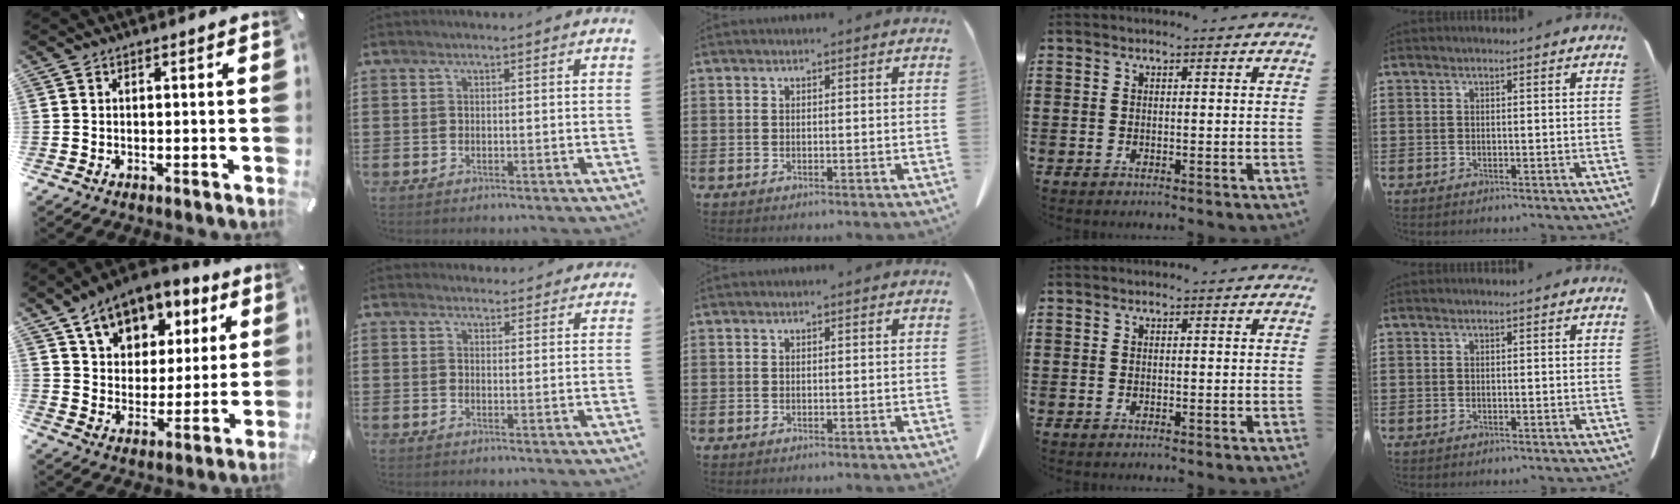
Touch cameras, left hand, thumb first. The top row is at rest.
{"thumb": {"total": 12.5, "force": [8.4, 8.3, 4.3], "torque": [-0.079, -0.047, 0.155]}, "index": {"total": 2.7, "force": [2.6, 0.6, 0.0], "torque": [0.000, -0.011, 0.048]}}